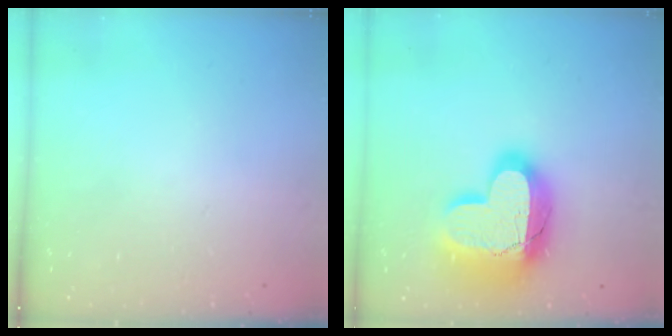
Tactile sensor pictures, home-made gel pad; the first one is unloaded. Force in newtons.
{"total": 21.0, "press": 20.9, "slide": 1.5}